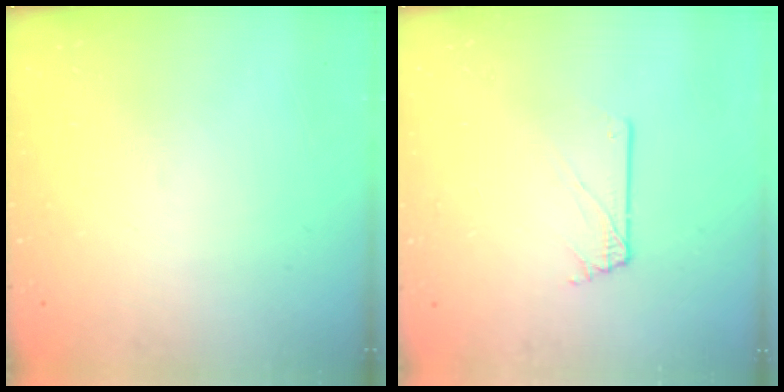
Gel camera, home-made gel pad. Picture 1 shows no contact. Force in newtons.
{"total": 1.5, "press": 1.5, "slide": 0.1}